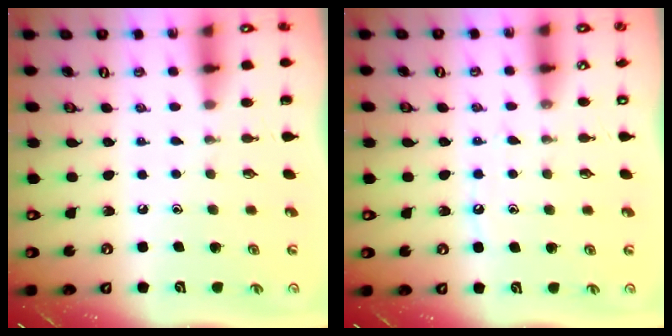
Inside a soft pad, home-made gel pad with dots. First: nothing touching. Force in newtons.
{"total": 7.7, "press": 7.7, "slide": 0.4}